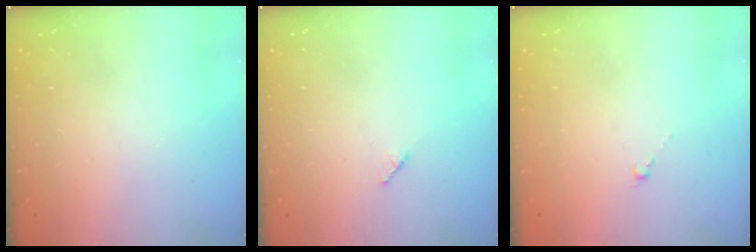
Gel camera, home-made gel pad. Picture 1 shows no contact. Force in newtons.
{"total": 1.9, "press": 1.9, "slide": 0.3}
{"total": 0.5, "press": 0.3, "slide": 0.4}